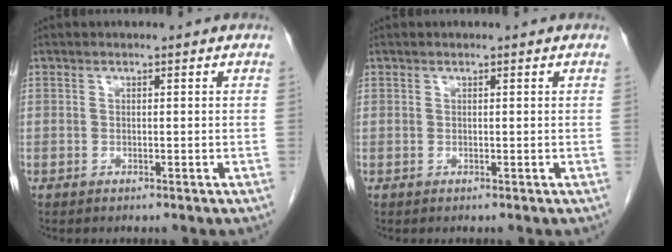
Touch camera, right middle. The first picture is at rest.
{"total": 0.0}